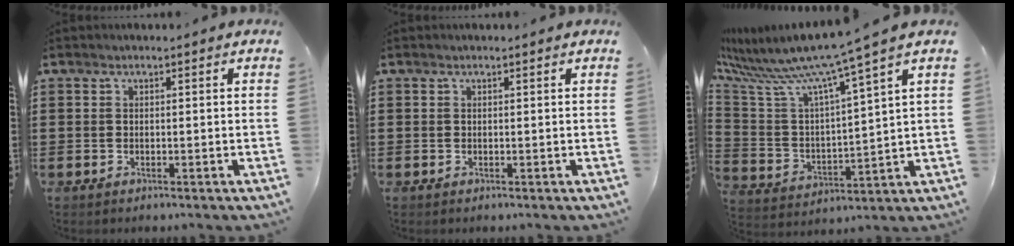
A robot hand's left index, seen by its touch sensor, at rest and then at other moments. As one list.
[{"total": 0.0}, {"total": 9.0, "force": [7.7, -1.1, 4.5], "torque": [-0.123, -0.064, 0.119]}]